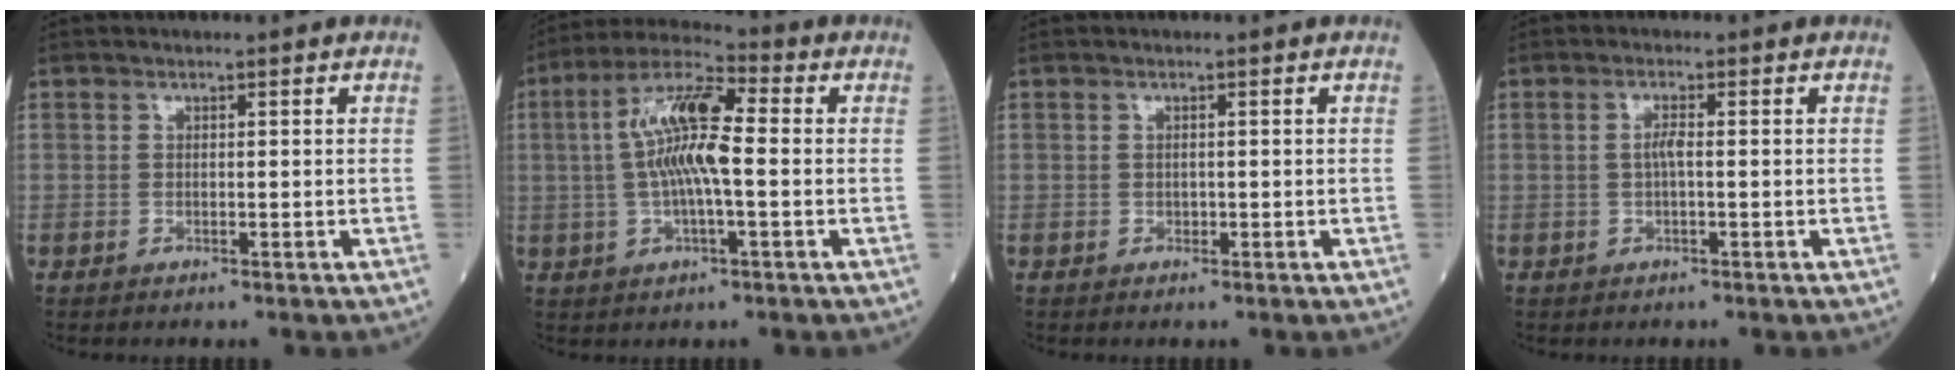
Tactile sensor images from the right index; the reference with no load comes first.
{"total": 11.4, "force": [0.4, 2.4, 11.1], "torque": [-0.219, 0.019, 0.001]}
{"total": 0.5, "force": [0.0, 0.4, 0.4], "torque": [-0.007, 0.000, 0.000]}
{"total": 1.9, "force": [0.1, 0.3, 1.9], "torque": [-0.041, 0.001, 0.001]}